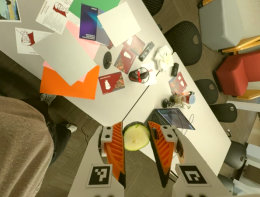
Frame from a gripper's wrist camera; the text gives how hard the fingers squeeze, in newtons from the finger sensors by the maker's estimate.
{"total": 11.3, "left": 11.8, "right": 10.9}